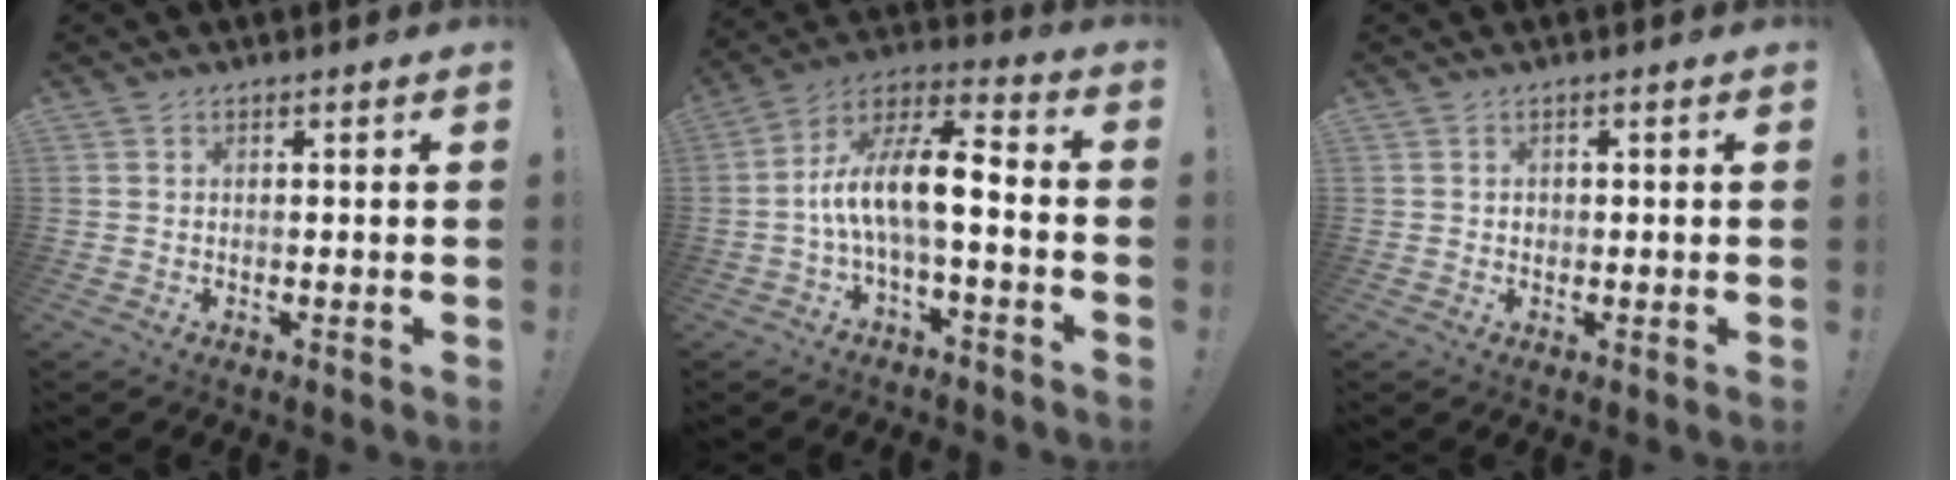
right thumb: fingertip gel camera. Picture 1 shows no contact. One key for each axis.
{"total": 14.0, "fx": -1.5, "fy": 4.9, "fz": 13.1, "tx": -0.245, "ty": 0.010, "tz": -0.026}
{"total": 1.0, "fx": 0.3, "fy": 0.9, "fz": 0.2, "tx": 0.001, "ty": 0.001, "tz": 0.004}